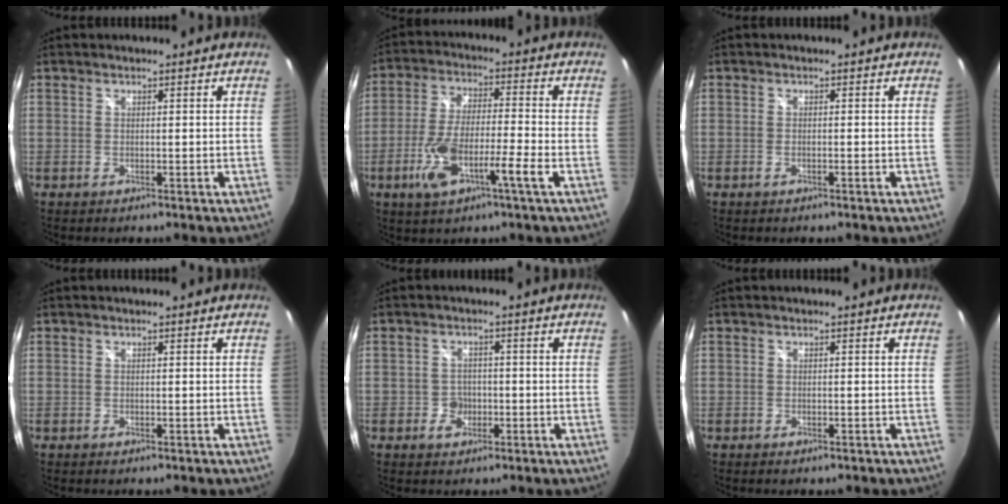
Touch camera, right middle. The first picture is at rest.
{"total": 11.1, "force": [-4.7, 1.5, 9.9], "torque": [-0.207, -0.010, -0.086]}
{"total": 0.8, "force": [-0.6, 0.1, 0.6], "torque": [-0.011, -0.001, -0.012]}
{"total": 0.0}
{"total": 3.1, "force": [-1.2, 2.7, 0.7], "torque": [-0.015, 0.005, -0.019]}
{"total": 1.1, "force": [-0.8, 0.6, 0.5], "torque": [-0.010, -0.004, -0.013]}